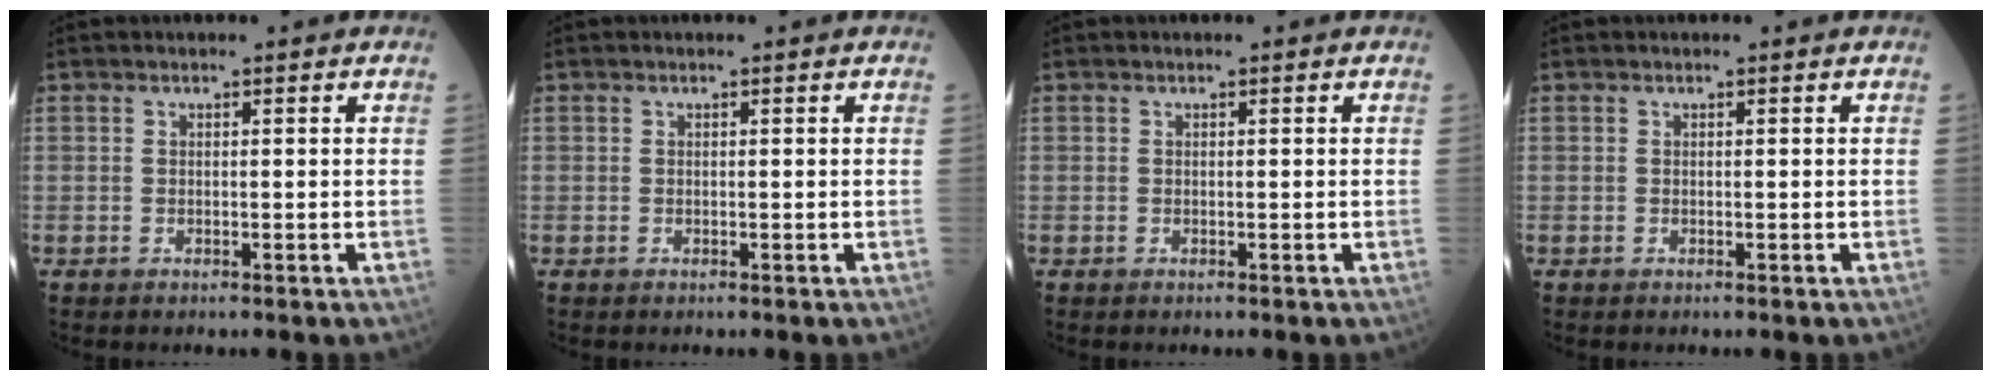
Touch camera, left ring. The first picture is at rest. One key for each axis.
{"total": 0.0}
{"total": 0.0}
{"total": 0.0}